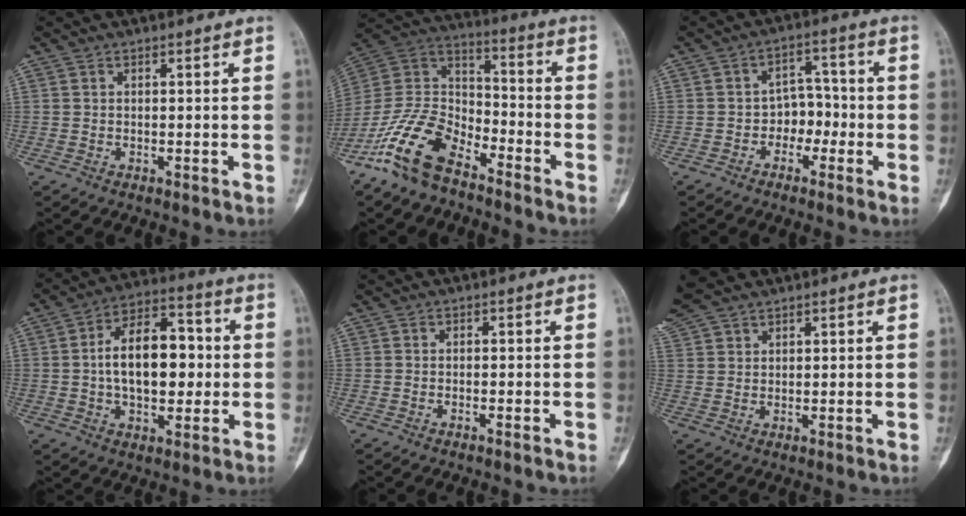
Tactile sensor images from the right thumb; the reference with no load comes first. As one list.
[{"total": 15.9, "force": [-10.8, 7.6, 8.9], "torque": [-0.168, 0.071, -0.214]}, {"total": 5.5, "force": [-1.9, 4.3, 2.9], "torque": [-0.003, 0.030, -0.043]}, {"total": 15.3, "force": [0.4, 8.9, 12.5], "torque": [-0.168, 0.026, 0.001]}, {"total": 0.6, "force": [-0.4, 0.0, 0.4], "torque": [-0.010, 0.001, -0.006]}, {"total": 7.4, "force": [5.8, 3.2, 3.2], "torque": [-0.074, 0.010, 0.126]}]